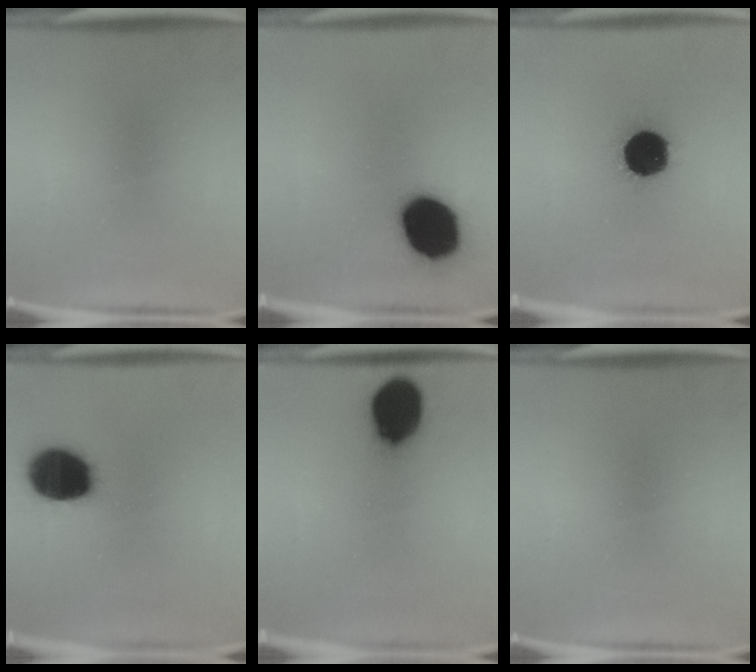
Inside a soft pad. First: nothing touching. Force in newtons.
{"total": 18.9}
{"total": 18.7}
{"total": 19.2}
{"total": 14.8}
{"total": 0.0}